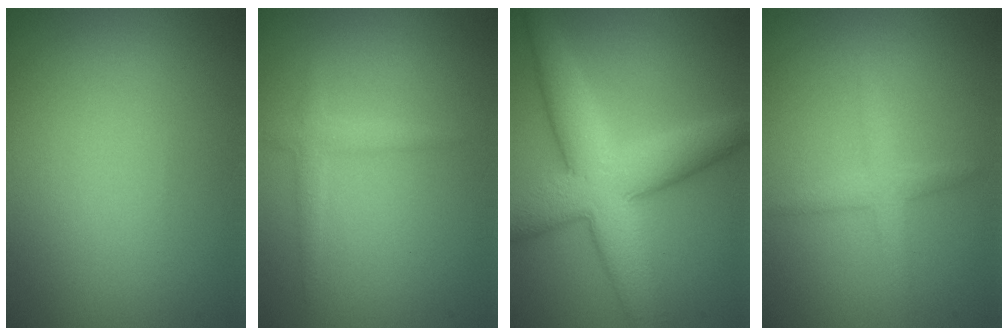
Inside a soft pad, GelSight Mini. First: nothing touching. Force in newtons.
{"total": 1.5, "press": 1.5, "slide": 0.0}
{"total": 8.4, "press": 8.4, "slide": 0.3}
{"total": 2.2, "press": 2.2, "slide": 0.1}